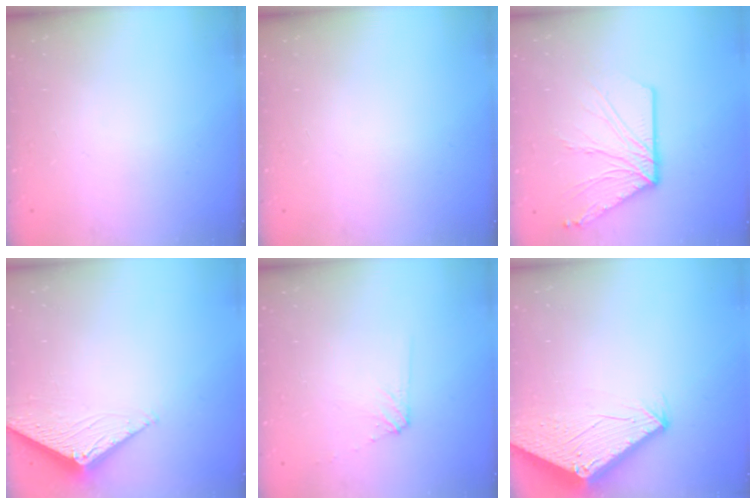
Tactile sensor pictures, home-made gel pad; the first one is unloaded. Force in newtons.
{"total": 0.0}
{"total": 12.4, "press": 12.4, "slide": 0.5}
{"total": 2.8, "press": 2.8, "slide": 0.3}
{"total": 5.5, "press": 5.4, "slide": 0.7}
{"total": 2.8, "press": 2.8, "slide": 0.1}